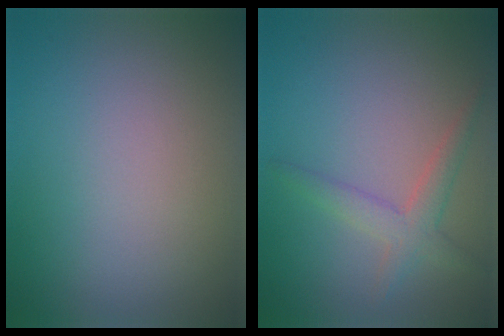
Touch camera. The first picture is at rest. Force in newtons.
{"total": 2.4, "press": 2.4, "slide": 0.1}